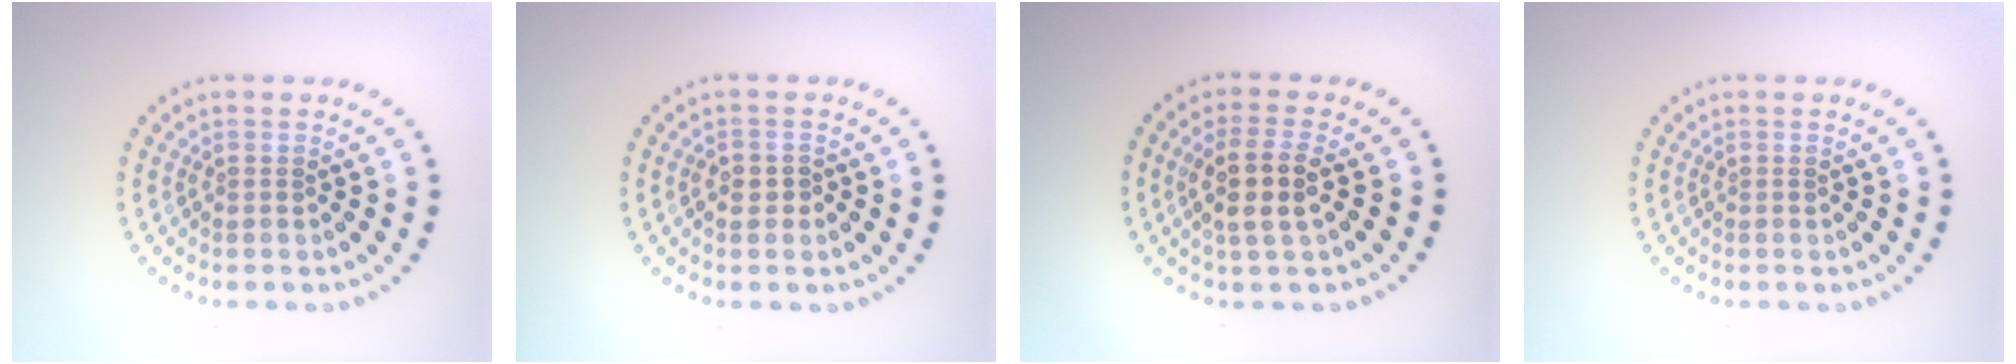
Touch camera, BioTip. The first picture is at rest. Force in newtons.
{"total": 1.1, "press": 1.0, "slide": 0.4}
{"total": 3.4, "press": 3.0, "slide": 1.6}
{"total": 0.0}